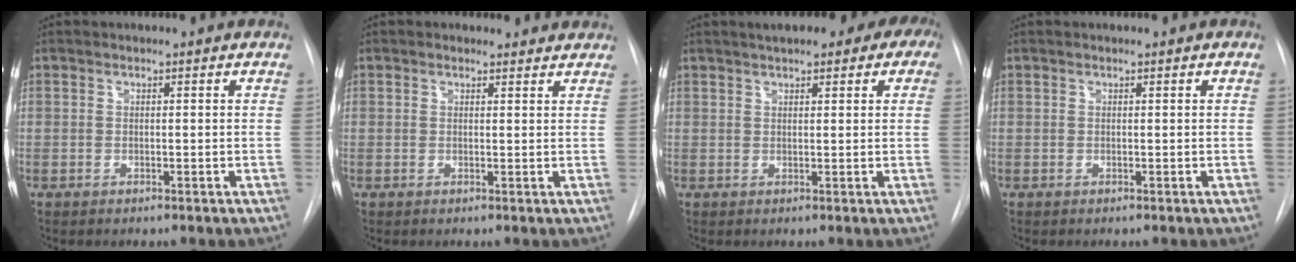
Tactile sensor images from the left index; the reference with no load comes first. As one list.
[{"total": 2.3, "force": [2.1, 0.9, 0.0], "torque": [-0.005, -0.001, 0.013]}, {"total": 12.1, "force": [7.4, 4.1, 8.7], "torque": [-0.115, 0.037, 0.087]}, {"total": 0.0}]